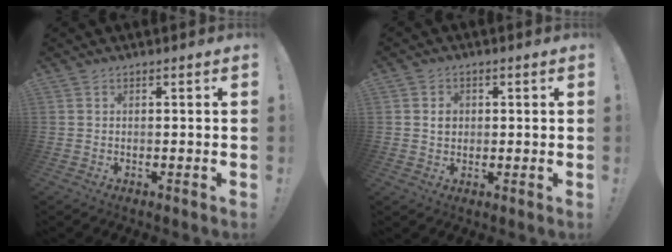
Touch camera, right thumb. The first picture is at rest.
{"total": 3.4, "force": [0.6, 3.1, 1.4], "torque": [-0.006, -0.004, 0.006]}